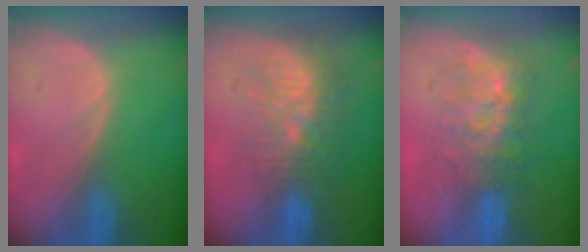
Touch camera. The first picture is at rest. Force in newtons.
{"total": 9.9, "press": 8.9, "slide": 4.3}
{"total": 7.7, "press": 7.5, "slide": 1.6}